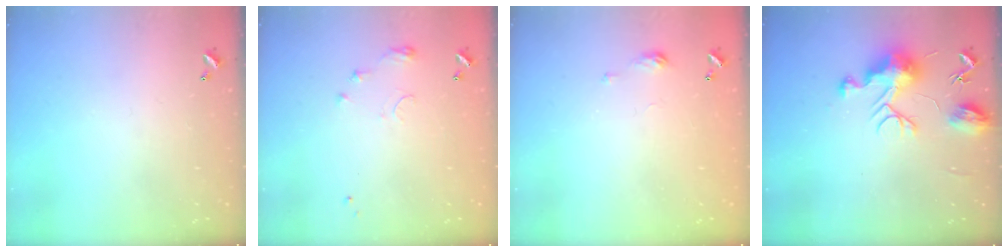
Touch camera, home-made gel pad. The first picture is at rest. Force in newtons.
{"total": 6.3, "press": 6.3, "slide": 0.8}
{"total": 4.3, "press": 4.2, "slide": 0.5}
{"total": 12.5, "press": 12.5, "slide": 0.5}